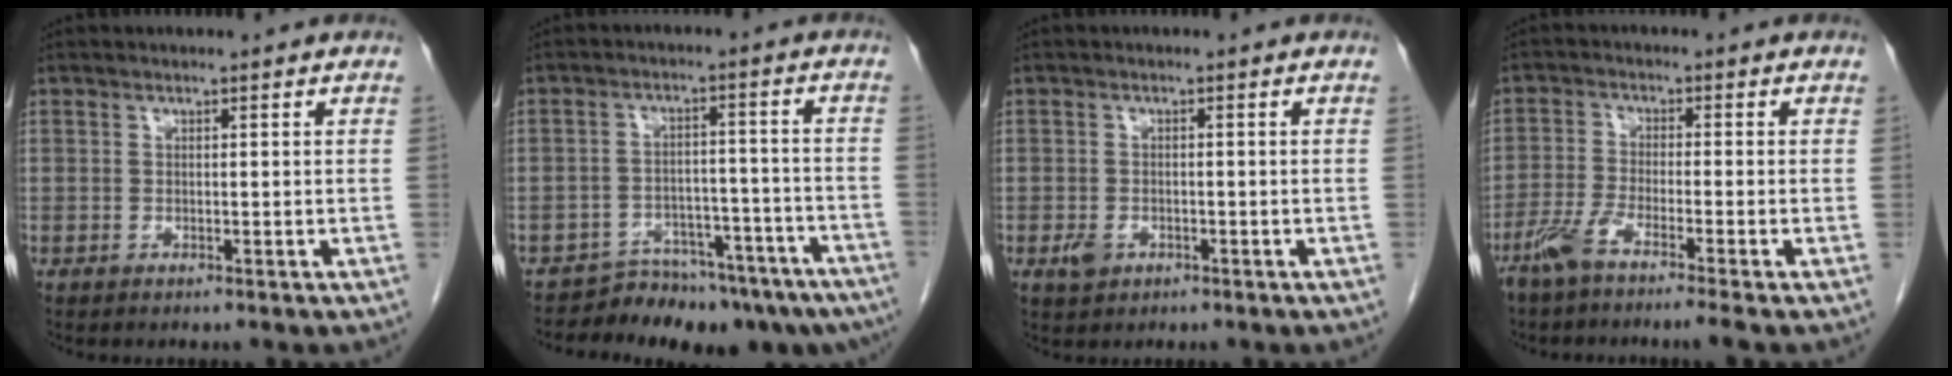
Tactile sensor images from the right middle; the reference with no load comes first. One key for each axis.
{"total": 13.0, "fx": -11.8, "fy": 4.4, "fz": 3.5, "tx": -0.017, "ty": 0.039, "tz": -0.153}
{"total": 2.3, "fx": -1.1, "fy": 1.6, "fz": 1.3, "tx": -0.026, "ty": 0.002, "tz": -0.011}
{"total": 5.4, "fx": -4.0, "fy": -0.6, "fz": 3.6, "tx": -0.073, "ty": -0.008, "tz": -0.085}